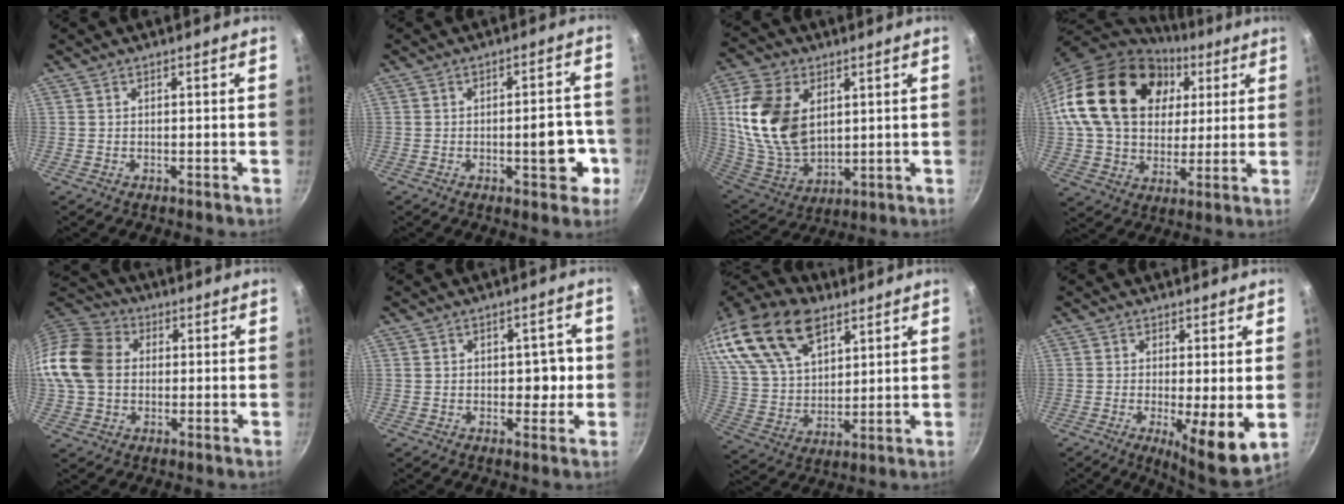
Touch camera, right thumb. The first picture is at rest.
{"total": 8.5, "force": [-2.4, 3.7, 7.3], "torque": [-0.061, 0.022, -0.031]}
{"total": 18.0, "force": [4.4, 11.8, 12.9], "torque": [-0.233, -0.019, 0.097]}
{"total": 25.1, "force": [7.0, 18.5, 15.4], "torque": [-0.251, 0.011, 0.121]}
{"total": 14.5, "force": [0.9, 11.5, 8.9], "torque": [-0.158, 0.023, 0.000]}
{"total": 4.5, "force": [-0.1, 3.2, 3.2], "torque": [-0.009, 0.006, -0.003]}
{"total": 26.4, "force": [15.4, 14.9, 15.4], "torque": [-0.312, -0.008, 0.286]}
{"total": 9.1, "force": [-0.9, 2.1, 8.8], "torque": [-0.122, -0.023, -0.010]}